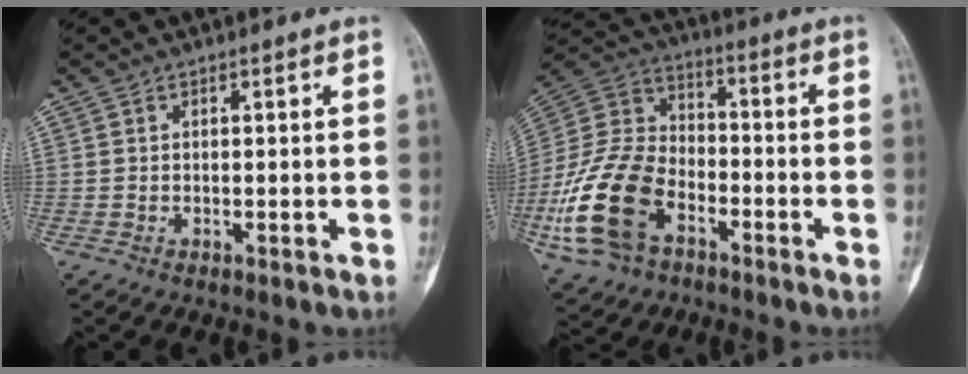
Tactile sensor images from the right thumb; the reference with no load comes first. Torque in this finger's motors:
{"motor_torque": [0.43, 0.60, 1.94, -0.83, 0.56]}